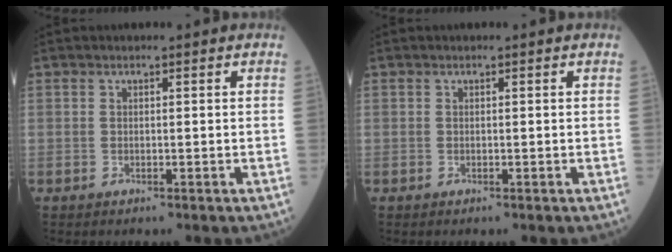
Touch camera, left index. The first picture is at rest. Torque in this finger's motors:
{"motor_torque": [-0.05, 0.02, 0.04, 0.01]}